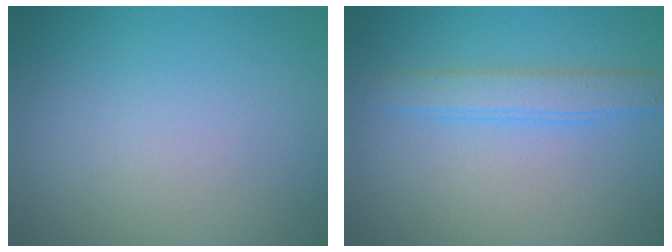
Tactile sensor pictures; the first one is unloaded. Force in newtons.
{"total": 2.6, "press": 2.6, "slide": 0.1}